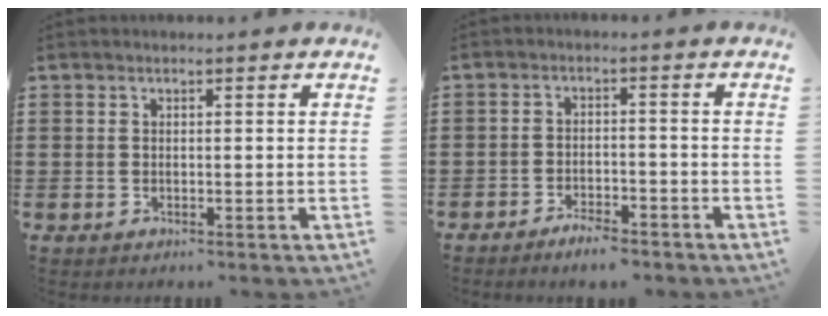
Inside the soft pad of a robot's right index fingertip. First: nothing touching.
{"total": 3.2, "force": [-3.1, 0.4, 0.7], "torque": [-0.016, 0.005, -0.062]}